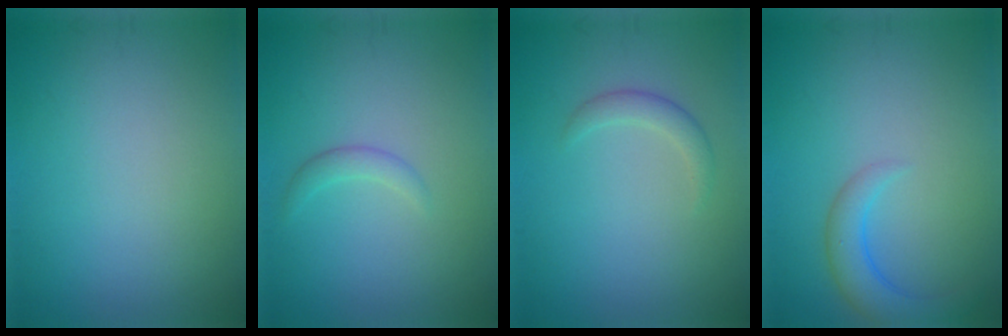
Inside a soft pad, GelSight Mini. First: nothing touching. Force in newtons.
{"total": 1.3, "press": 1.3, "slide": 0.0}
{"total": 1.6, "press": 1.6, "slide": 0.0}
{"total": 3.2, "press": 3.2, "slide": 0.3}